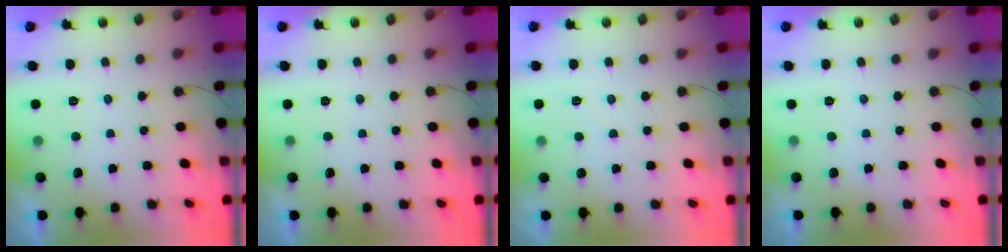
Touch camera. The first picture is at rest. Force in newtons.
{"total": 0.0}
{"total": 3.5, "press": 3.5, "slide": 0.2}
{"total": 0.0}